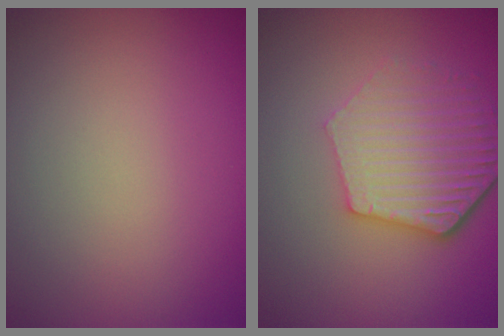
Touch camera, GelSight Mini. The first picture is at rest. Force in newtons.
{"total": 5.8, "press": 4.4, "slide": 3.8}